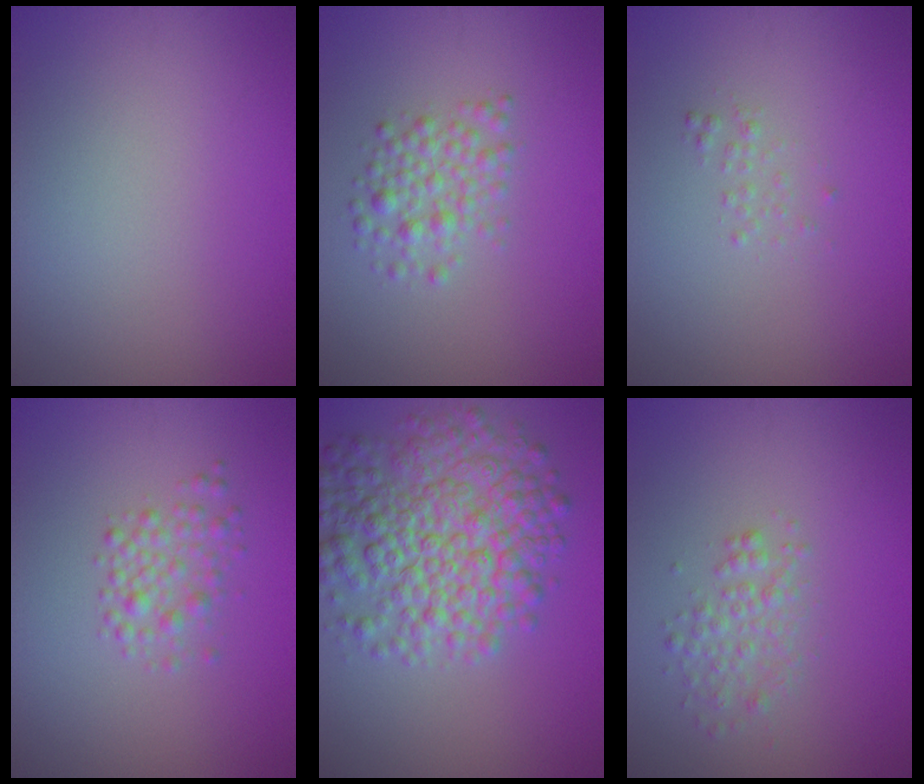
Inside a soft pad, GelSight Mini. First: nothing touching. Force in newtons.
{"total": 2.7, "press": 2.7, "slide": 0.1}
{"total": 0.7, "press": 0.7, "slide": 0.1}
{"total": 2.2, "press": 2.2, "slide": 0.1}
{"total": 8.5, "press": 8.5, "slide": 0.3}
{"total": 2.0, "press": 2.0, "slide": 0.1}